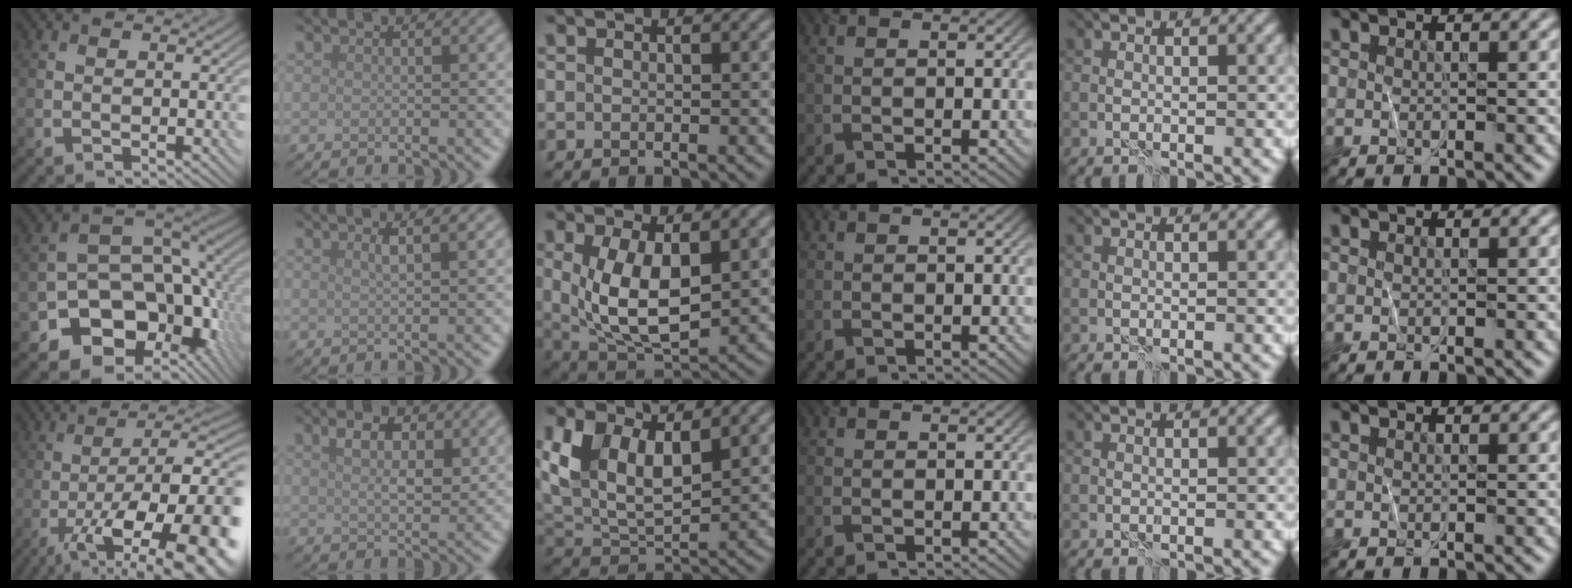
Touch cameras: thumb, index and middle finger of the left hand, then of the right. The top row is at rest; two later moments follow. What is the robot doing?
{"motion": "wrap", "object": "plastic wrap"}